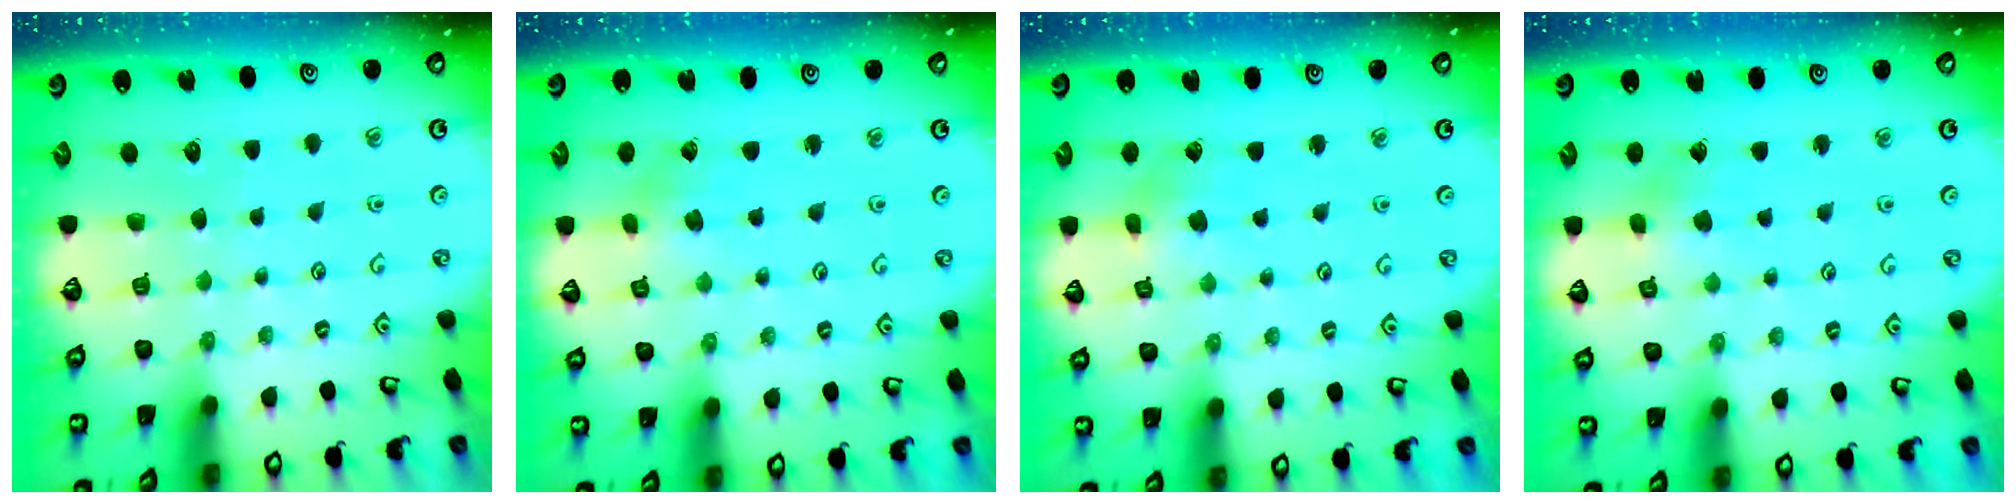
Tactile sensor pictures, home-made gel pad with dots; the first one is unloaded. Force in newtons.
{"total": 0.8, "press": 0.8, "slide": 0.2}
{"total": 2.8, "press": 2.8, "slide": 0.1}
{"total": 2.6, "press": 2.6, "slide": 0.4}